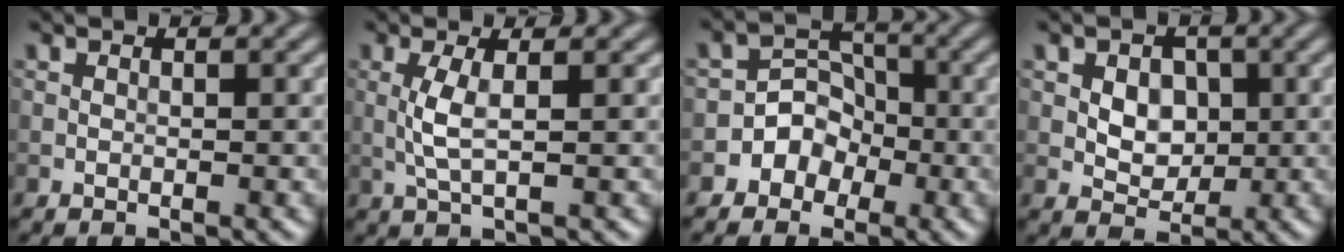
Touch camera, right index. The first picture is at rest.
{"total": 2.4, "force": [0.2, 0.4, 2.3], "torque": [-0.055, 0.002, 0.006]}
{"total": 4.2, "force": [-2.1, 3.6, 0.9], "torque": [0.033, 0.014, -0.059]}
{"total": 3.5, "force": [0.5, 2.6, 2.3], "torque": [-0.034, -0.002, 0.006]}